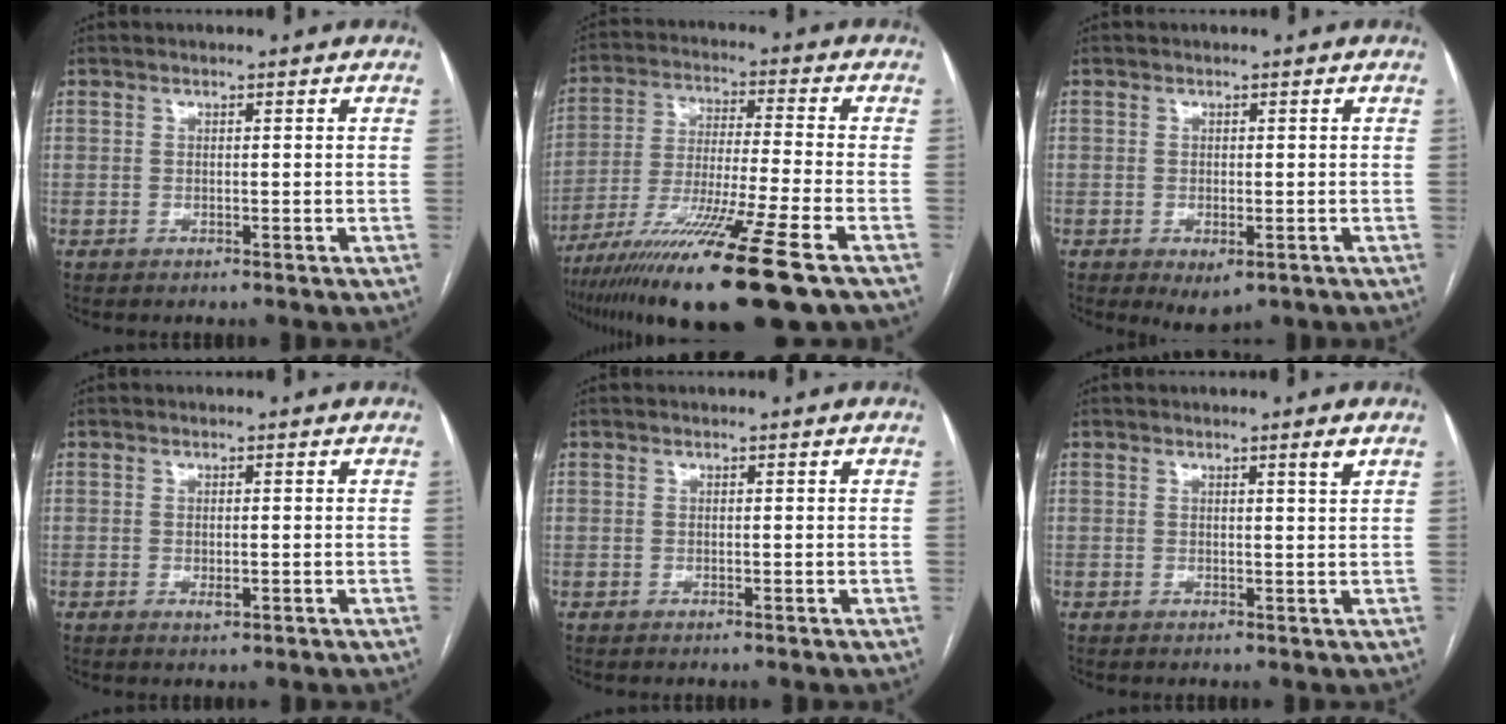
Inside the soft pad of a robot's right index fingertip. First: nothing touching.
{"total": 18.6, "force": [-12.1, -0.8, 14.1], "torque": [-0.242, -0.055, -0.209]}
{"total": 3.3, "force": [-1.6, 1.5, 2.5], "torque": [-0.034, -0.005, -0.012]}
{"total": 1.5, "force": [-0.3, 0.5, 1.3], "torque": [-0.023, -0.003, -0.002]}
{"total": 0.0}
{"total": 1.4, "force": [0.9, -0.4, 1.1], "torque": [-0.020, -0.007, 0.016]}